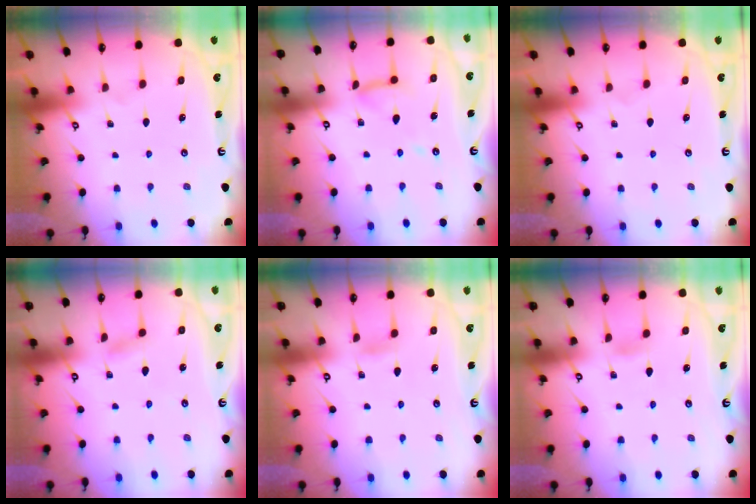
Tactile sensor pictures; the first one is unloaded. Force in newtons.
{"total": 10.2, "press": 10.1, "slide": 0.8}
{"total": 0.0}
{"total": 2.1, "press": 2.1, "slide": 0.2}
{"total": 2.0, "press": 2.0, "slide": 0.2}
{"total": 2.5, "press": 2.5, "slide": 0.3}